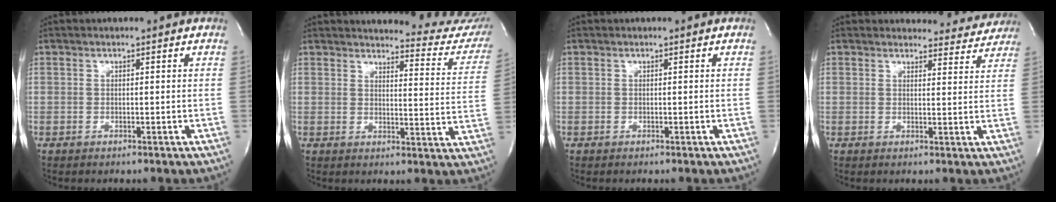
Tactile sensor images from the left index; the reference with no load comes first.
{"total": 15.9, "force": [15.5, 2.2, 2.9], "torque": [-0.012, -0.104, 0.145]}
{"total": 0.0}
{"total": 7.1, "force": [6.8, 2.0, -0.5], "torque": [0.032, -0.016, 0.056]}